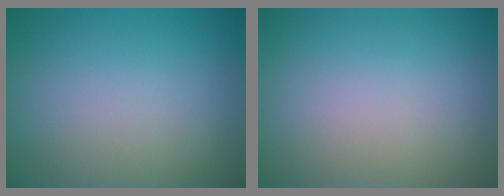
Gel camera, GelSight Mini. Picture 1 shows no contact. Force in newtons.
{"total": 0.0}